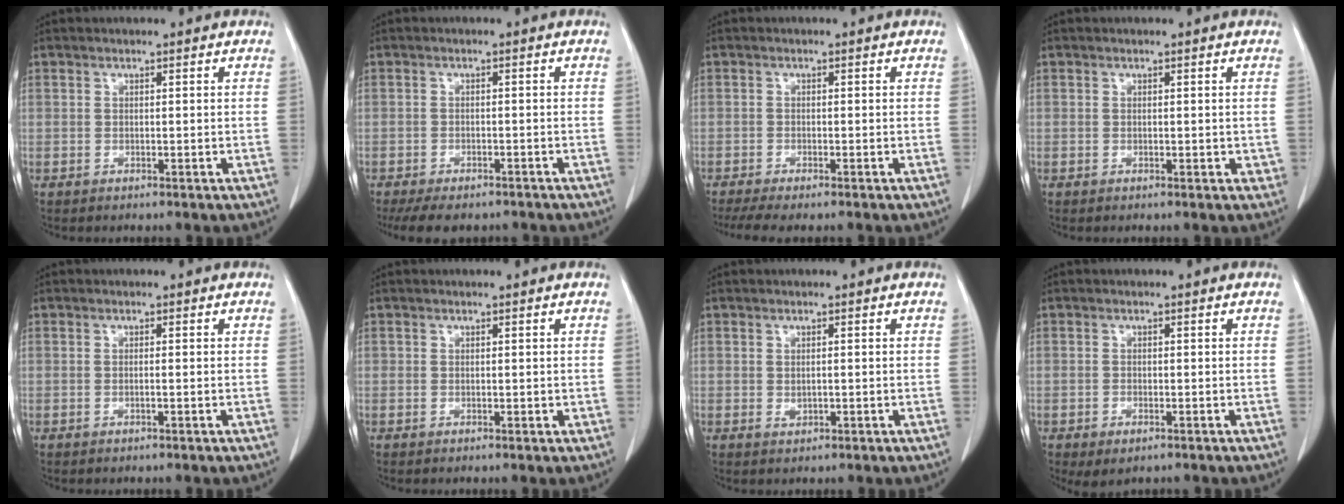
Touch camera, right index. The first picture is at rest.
{"total": 9.5, "force": [-7.6, 3.6, 4.4], "torque": [-0.065, -0.009, -0.104]}
{"total": 5.8, "force": [-4.8, 0.7, 3.2], "torque": [-0.046, -0.013, -0.075]}
{"total": 1.2, "force": [0.0, 0.9, 0.8], "torque": [-0.003, 0.000, 0.001]}
{"total": 0.5, "force": [-0.2, 0.0, 0.5], "torque": [-0.008, 0.001, -0.003]}
{"total": 0.6, "force": [0.1, 0.5, 0.3], "torque": [0.001, 0.001, 0.001]}
{"total": 1.2, "force": [-0.1, 0.7, 1.0], "torque": [-0.015, -0.002, 0.002]}
{"total": 2.7, "force": [-1.5, 1.3, 1.9], "torque": [-0.031, -0.005, -0.012]}